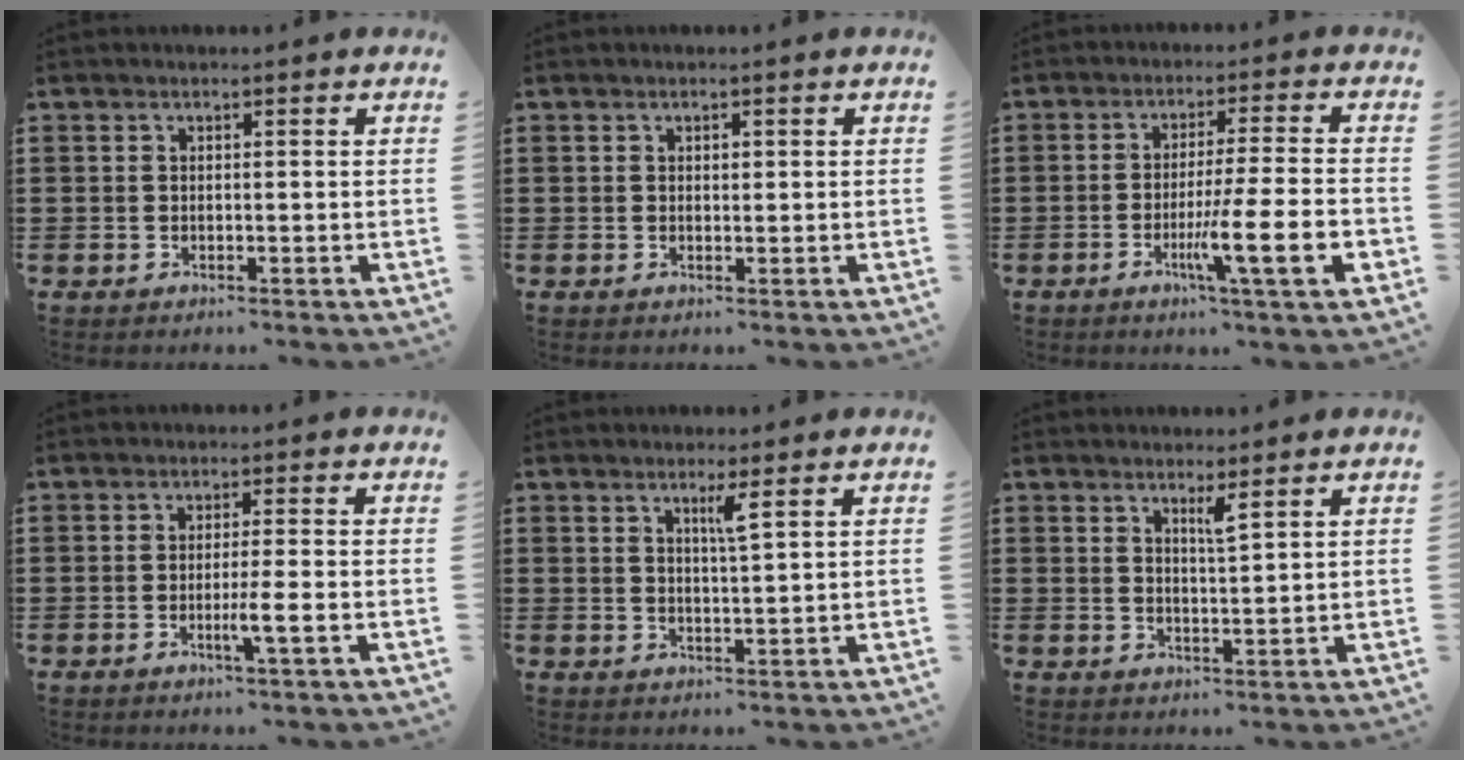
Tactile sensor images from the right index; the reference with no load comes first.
{"total": 0.6, "force": [0.2, 0.4, 0.4], "torque": [-0.008, 0.002, 0.004]}
{"total": 11.1, "force": [-3.6, 0.6, 10.5], "torque": [-0.192, -0.015, -0.066]}
{"total": 3.9, "force": [-1.3, -0.3, 3.7], "torque": [-0.061, -0.012, -0.025]}
{"total": 2.7, "force": [1.5, -0.2, 2.2], "torque": [-0.038, -0.009, 0.023]}
{"total": 2.4, "force": [1.7, 0.0, 1.6], "torque": [-0.026, -0.007, 0.028]}